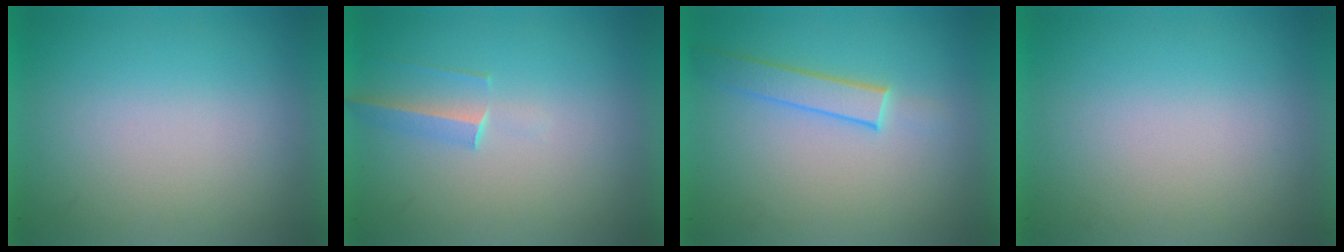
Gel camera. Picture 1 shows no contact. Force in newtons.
{"total": 1.4}
{"total": 1.9}
{"total": 0.0}